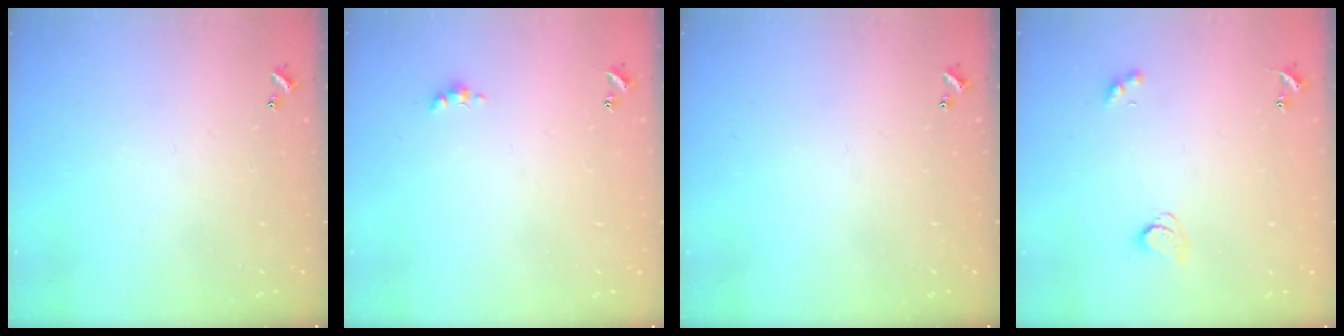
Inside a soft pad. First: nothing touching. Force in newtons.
{"total": 1.4, "press": 1.3, "slide": 0.4}
{"total": 0.0}
{"total": 2.8, "press": 2.8, "slide": 0.6}